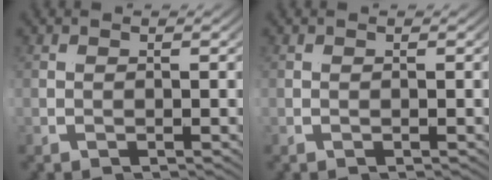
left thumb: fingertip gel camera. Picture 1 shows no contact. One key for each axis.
{"total": 0.0}